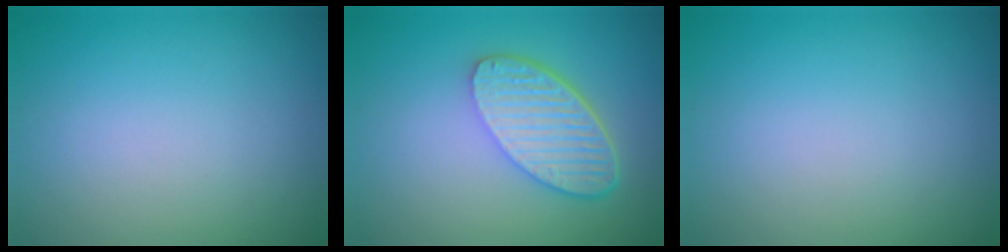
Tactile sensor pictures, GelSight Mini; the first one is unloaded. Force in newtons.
{"total": 5.8, "press": 4.4, "slide": 3.8}
{"total": 0.0}